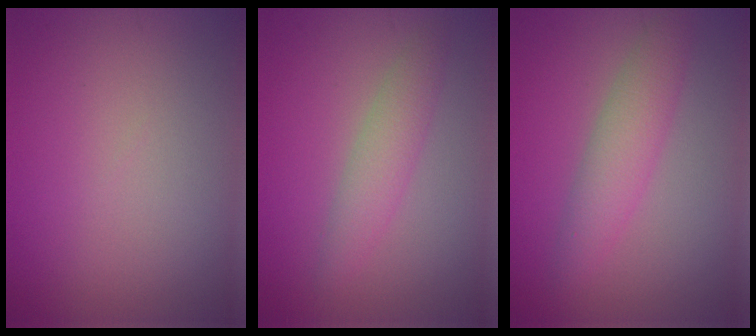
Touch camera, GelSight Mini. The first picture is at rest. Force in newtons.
{"total": 2.4, "press": 2.4, "slide": 0.0}
{"total": 3.3, "press": 3.3, "slide": 0.1}